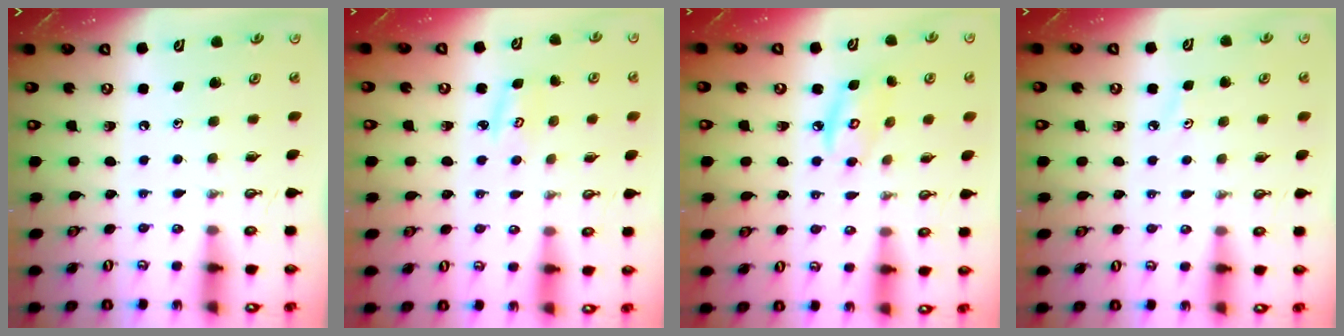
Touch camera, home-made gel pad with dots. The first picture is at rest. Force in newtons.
{"total": 3.5, "press": 3.5, "slide": 0.4}
{"total": 6.6, "press": 6.6, "slide": 0.2}
{"total": 2.8, "press": 2.8, "slide": 0.4}